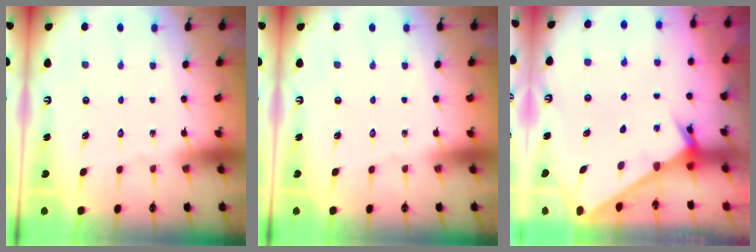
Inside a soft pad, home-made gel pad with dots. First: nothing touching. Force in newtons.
{"total": 0.0}
{"total": 2.2, "press": 2.2, "slide": 0.2}